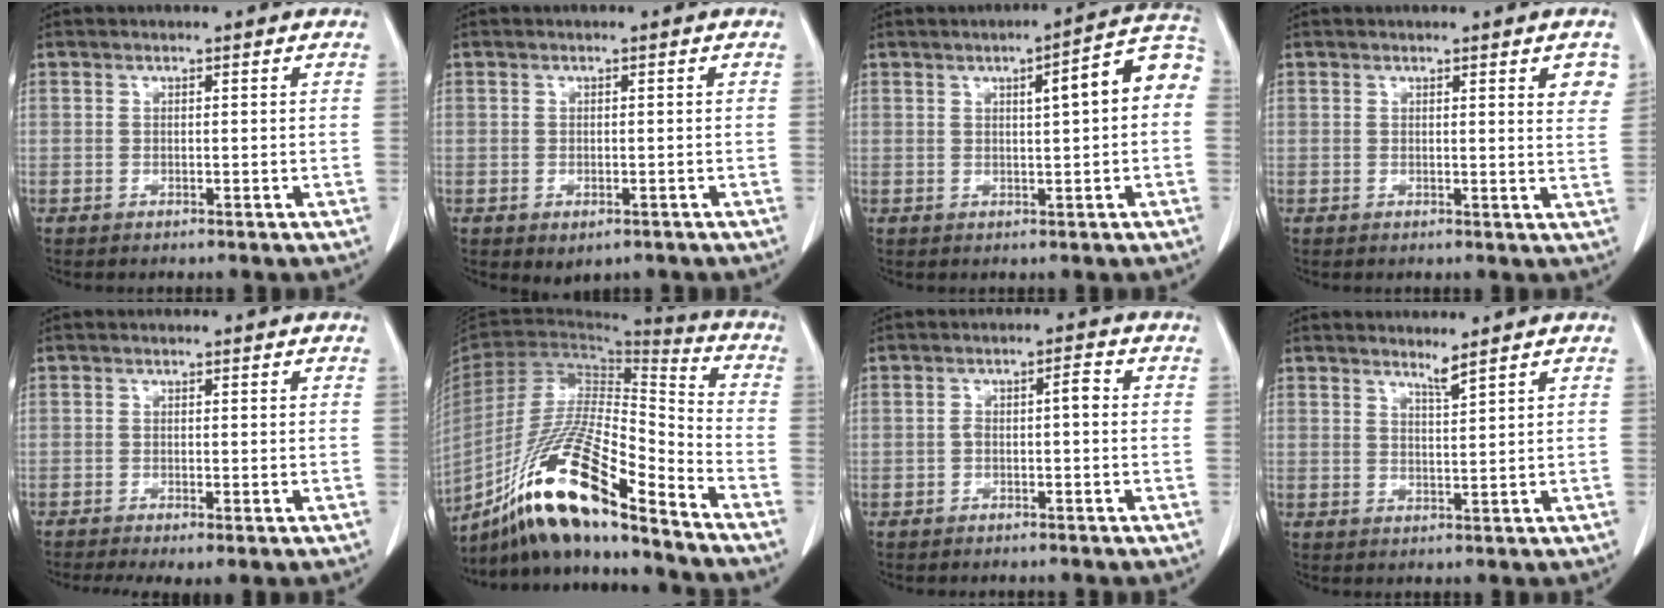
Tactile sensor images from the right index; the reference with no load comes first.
{"total": 2.1, "force": [-1.0, 1.2, 1.3], "torque": [-0.017, -0.002, -0.003]}
{"total": 7.8, "force": [1.2, 1.2, 7.6], "torque": [-0.097, 0.026, 0.011]}
{"total": 3.7, "force": [1.9, 0.6, 3.1], "torque": [-0.030, -0.008, 0.018]}
{"total": 4.4, "force": [-2.7, 1.0, 3.2], "torque": [-0.055, -0.014, -0.045]}
{"total": 20.2, "force": [-14.5, 2.0, 14.0], "torque": [-0.281, -0.020, -0.266]}
{"total": 2.6, "force": [-0.3, 0.7, 2.5], "torque": [-0.043, 0.014, -0.005]}
{"total": 1.8, "force": [1.6, -0.7, 0.5], "torque": [-0.014, -0.013, 0.031]}